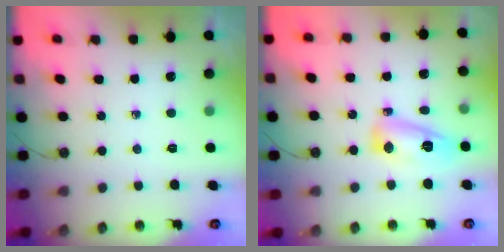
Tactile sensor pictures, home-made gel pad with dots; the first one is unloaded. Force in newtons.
{"total": 11.0, "press": 11.0, "slide": 1.2}